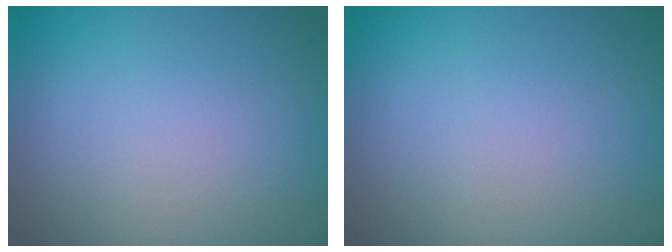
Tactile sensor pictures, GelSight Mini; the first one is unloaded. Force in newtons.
{"total": 0.0}